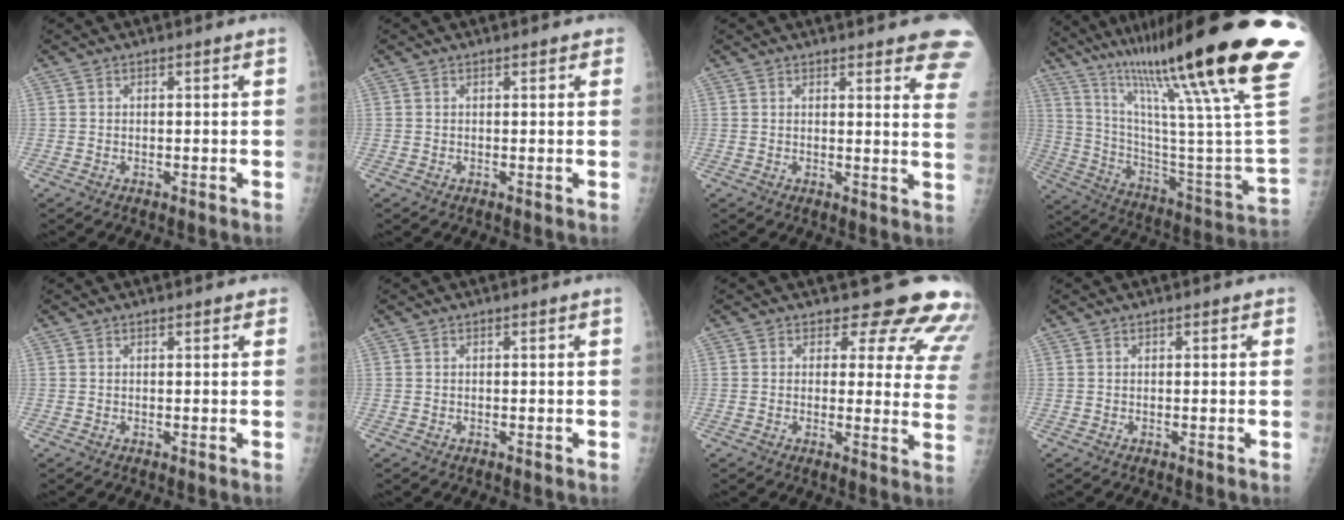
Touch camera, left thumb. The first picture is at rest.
{"total": 1.4, "force": [0.9, 0.7, 0.7], "torque": [0.002, -0.001, 0.006]}
{"total": 12.2, "force": [9.6, 2.8, 7.0], "torque": [-0.046, -0.040, 0.090]}
{"total": 38.8, "force": [25.5, 3.0, 29.1], "torque": [-0.356, -0.101, 0.397]}
{"total": 1.2, "force": [0.8, 0.6, 0.7], "torque": [-0.001, -0.001, 0.006]}
{"total": 0.0}
{"total": 14.3, "force": [12.8, 5.2, 3.3], "torque": [0.015, -0.102, 0.116]}
{"total": 0.8, "force": [0.4, 0.5, 0.4], "torque": [0.003, 0.001, 0.000]}